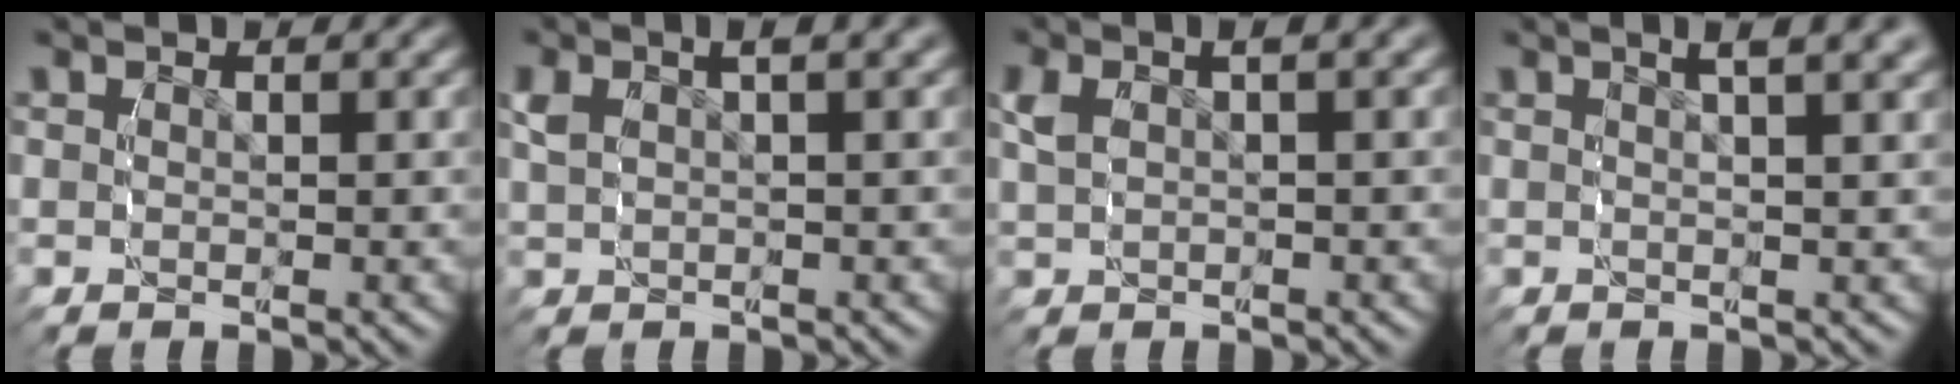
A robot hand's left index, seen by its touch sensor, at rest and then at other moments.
{"total": 3.0, "force": [0.6, 1.4, 2.5], "torque": [-0.055, 0.010, 0.012]}
{"total": 2.8, "force": [0.3, 1.4, 2.4], "torque": [-0.055, 0.009, 0.008]}
{"total": 4.2, "force": [2.4, 1.1, 3.2], "torque": [-0.045, 0.016, 0.032]}